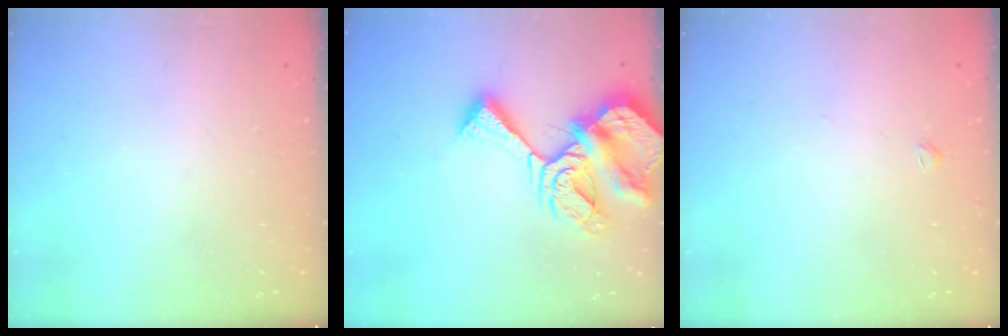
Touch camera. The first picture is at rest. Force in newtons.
{"total": 13.5, "press": 13.4, "slide": 1.5}
{"total": 1.4, "press": 1.3, "slide": 0.4}